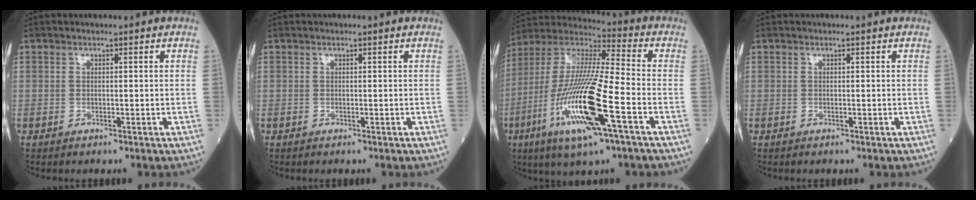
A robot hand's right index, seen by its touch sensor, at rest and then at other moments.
{"total": 0.0}
{"total": 20.1, "force": [-7.2, 1.9, 18.6], "torque": [-0.409, -0.031, -0.138]}
{"total": 0.0}